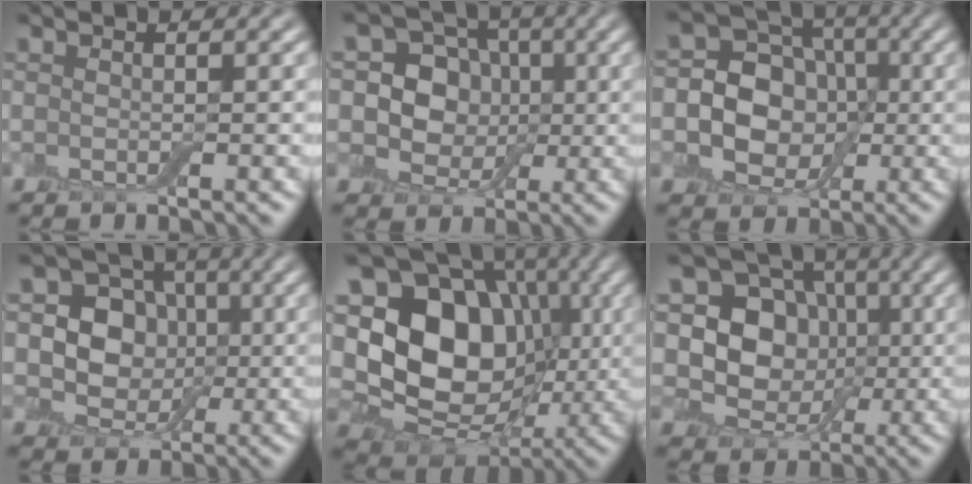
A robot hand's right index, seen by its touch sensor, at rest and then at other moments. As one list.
[{"total": 7.3, "force": [1.3, 6.2, 3.6], "torque": [-0.053, 0.021, -0.004]}, {"total": 8.9, "force": [-0.3, 7.7, 4.5], "torque": [-0.060, 0.013, -0.034]}, {"total": 6.7, "force": [0.9, 5.8, 3.4], "torque": [-0.047, 0.005, -0.003]}, {"total": 17.3, "force": [1.5, 13.5, 10.6], "torque": [-0.190, 0.027, 0.024]}, {"total": 8.5, "force": [0.9, 7.0, 4.7], "torque": [-0.076, 0.002, -0.004]}]